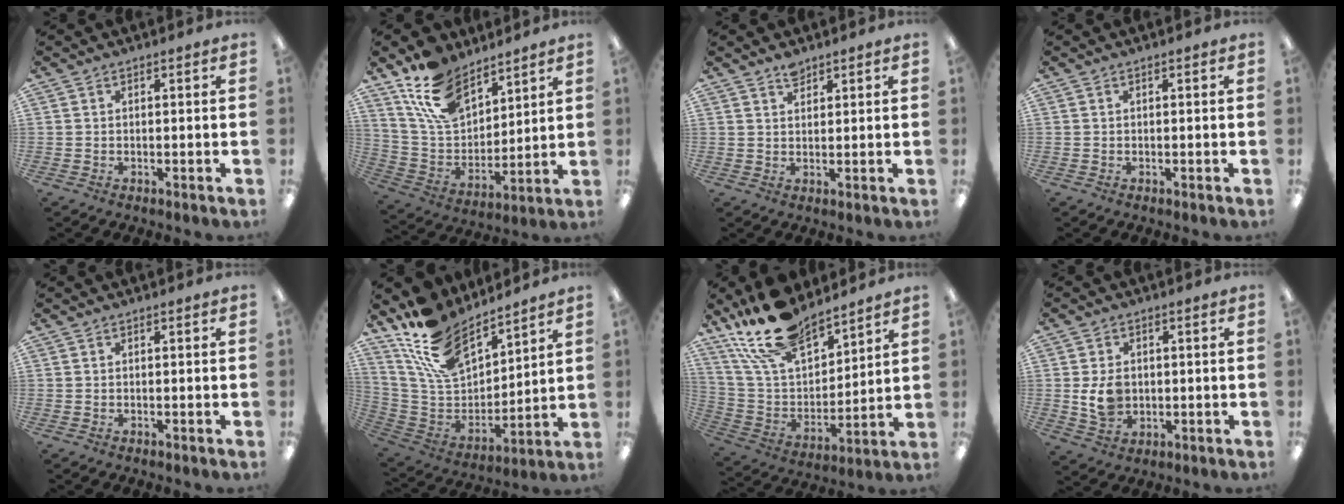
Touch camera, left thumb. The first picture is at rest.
{"total": 15.7, "force": [11.0, 8.3, 7.4], "torque": [-0.157, -0.047, 0.212]}
{"total": 2.7, "force": [2.4, 1.0, 0.6], "torque": [-0.008, -0.009, 0.043]}
{"total": 0.0}
{"total": 0.0}
{"total": 18.8, "force": [13.9, 9.0, 8.8], "torque": [-0.195, -0.077, 0.263]}
{"total": 20.2, "force": [16.0, 8.6, 9.0], "torque": [-0.188, -0.087, 0.293]}
{"total": 6.8, "force": [0.1, 5.2, 4.4], "torque": [-0.085, -0.001, 0.000]}